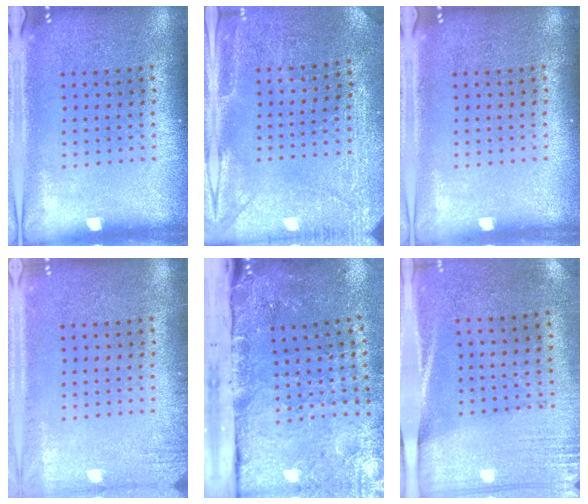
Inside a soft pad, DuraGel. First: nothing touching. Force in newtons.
{"total": 2.9, "press": 2.8, "slide": 0.7}
{"total": 0.0}
{"total": 1.5, "press": 1.5, "slide": 0.2}
{"total": 4.8, "press": 3.6, "slide": 3.1}
{"total": 2.7, "press": 2.3, "slide": 1.4}